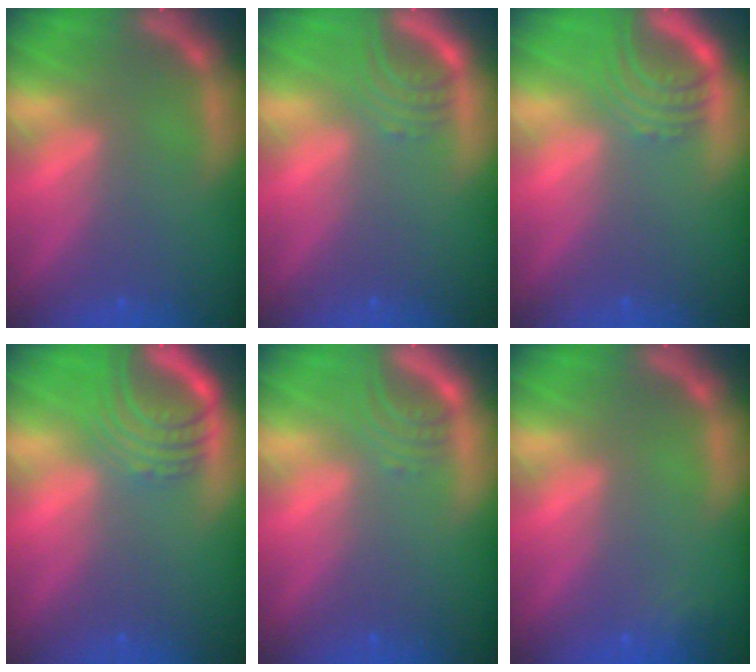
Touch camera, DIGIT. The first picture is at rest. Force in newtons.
{"total": 3.0}
{"total": 4.5}
{"total": 6.1}
{"total": 2.5}
{"total": 1.4}